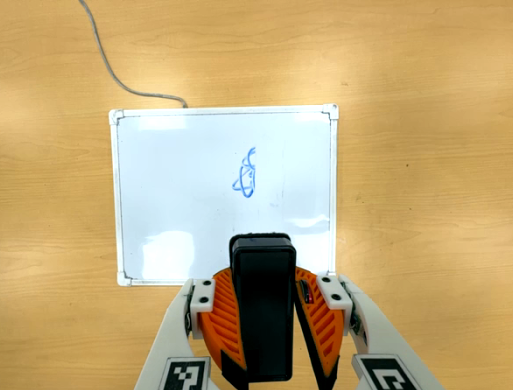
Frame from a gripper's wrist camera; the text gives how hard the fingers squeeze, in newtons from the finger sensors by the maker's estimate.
{"total": 12.3, "left": 11.4, "right": 13.2}